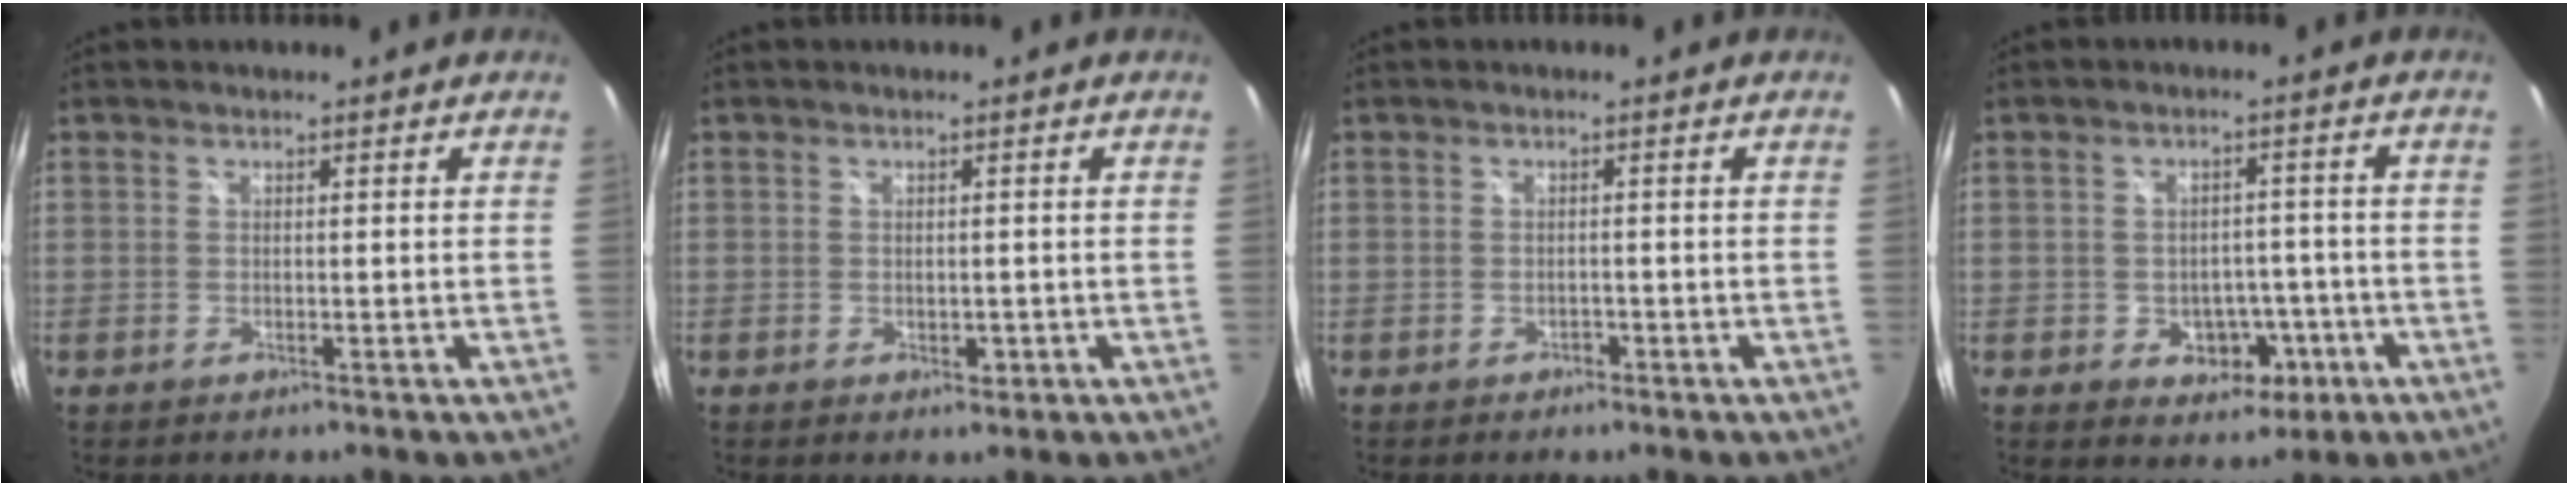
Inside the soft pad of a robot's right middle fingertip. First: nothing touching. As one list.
[{"total": 1.4, "force": [-0.4, 1.0, 0.9], "torque": [-0.009, -0.003, -0.004]}, {"total": 1.2, "force": [-0.9, 0.8, 0.2], "torque": [-0.005, -0.001, -0.012]}, {"total": 6.8, "force": [-2.6, 5.4, 3.3], "torque": [-0.061, 0.012, -0.019]}]